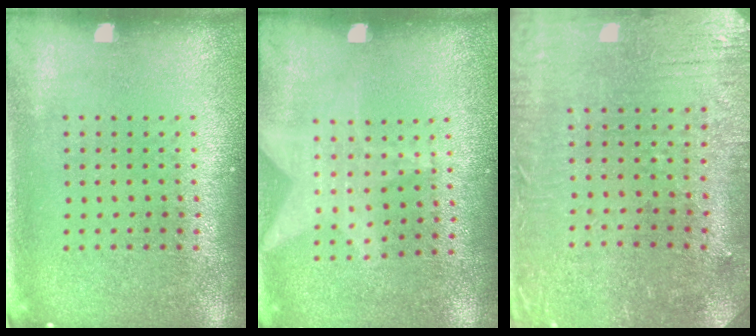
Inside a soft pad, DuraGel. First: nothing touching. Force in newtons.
{"total": 1.1, "press": 0.9, "slide": 0.7}
{"total": 0.9, "press": 0.7, "slide": 0.5}